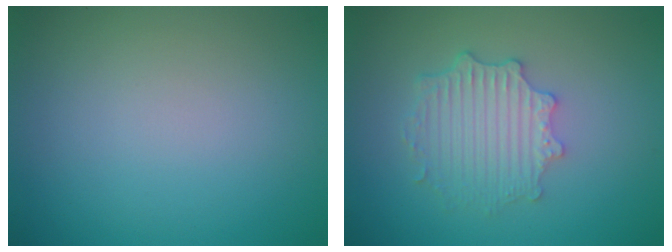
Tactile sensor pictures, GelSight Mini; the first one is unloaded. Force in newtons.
{"total": 4.1, "press": 3.4, "slide": 2.3}